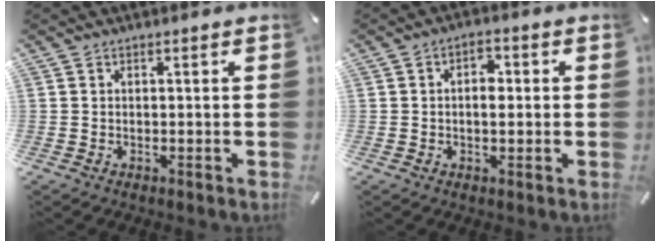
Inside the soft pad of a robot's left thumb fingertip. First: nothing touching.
{"total": 4.3, "force": [0.0, 2.7, 3.4], "torque": [-0.041, 0.002, -0.008]}